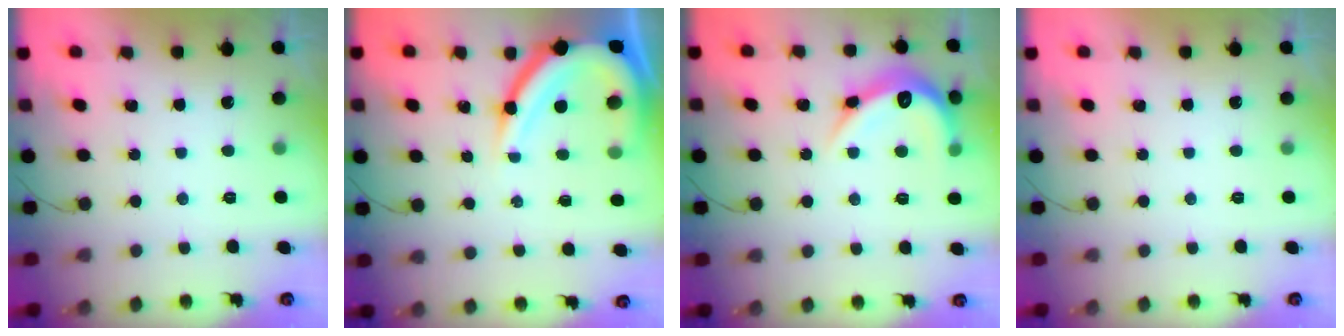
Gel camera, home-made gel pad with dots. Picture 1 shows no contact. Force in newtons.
{"total": 14.3, "press": 14.3, "slide": 1.3}
{"total": 14.0, "press": 14.0, "slide": 0.6}
{"total": 0.0}